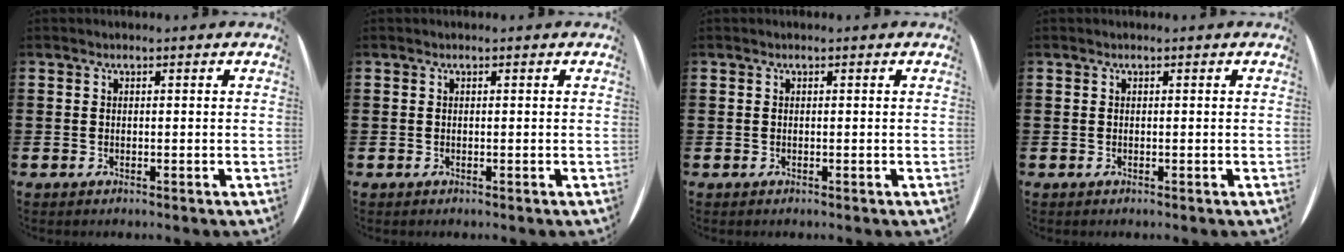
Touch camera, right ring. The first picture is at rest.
{"total": 0.0}
{"total": 0.0}
{"total": 0.0}